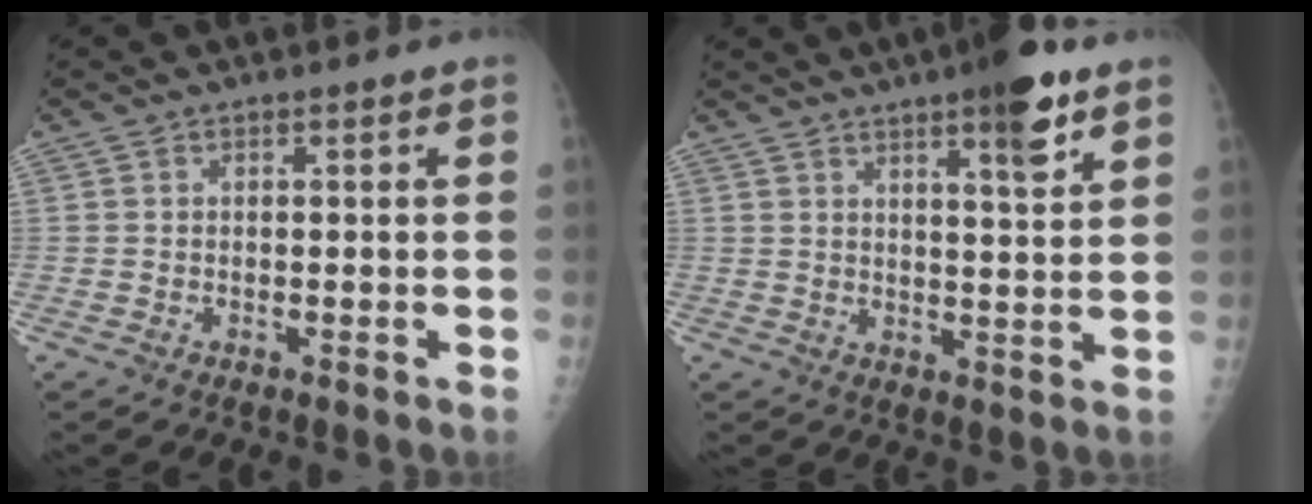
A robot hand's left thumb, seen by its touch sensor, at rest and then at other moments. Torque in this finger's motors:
{"motor_torque": [4.06, 0.95, 0.85, -0.54, 0.19]}